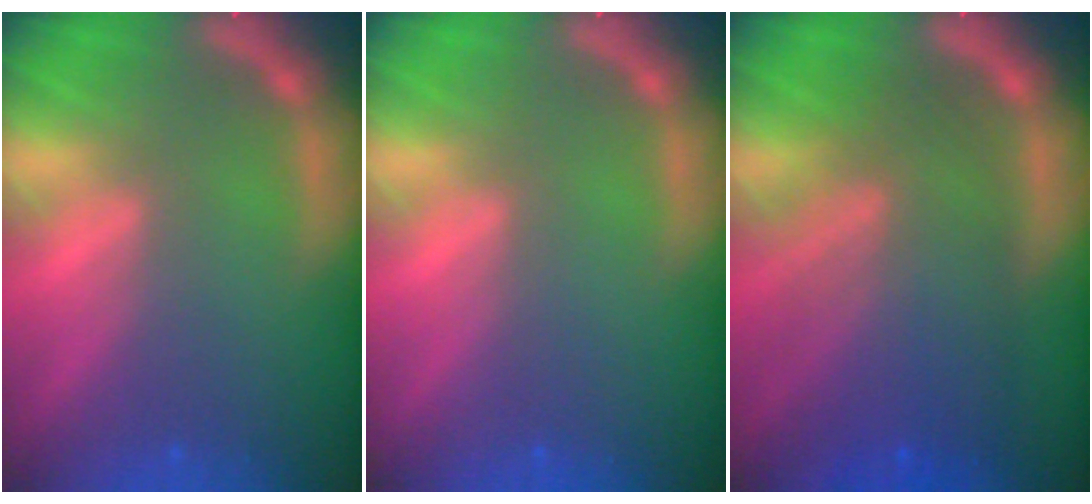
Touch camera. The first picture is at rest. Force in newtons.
{"total": 0.0}
{"total": 9.1}